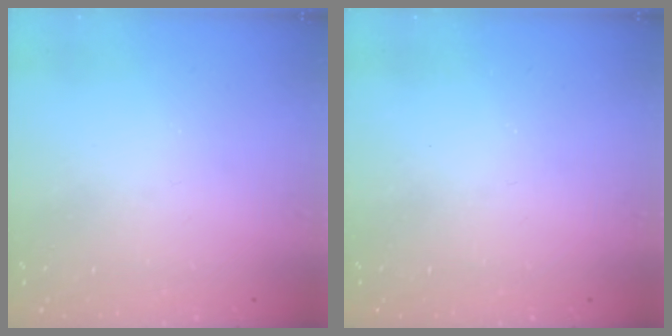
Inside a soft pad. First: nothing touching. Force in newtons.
{"total": 0.0}